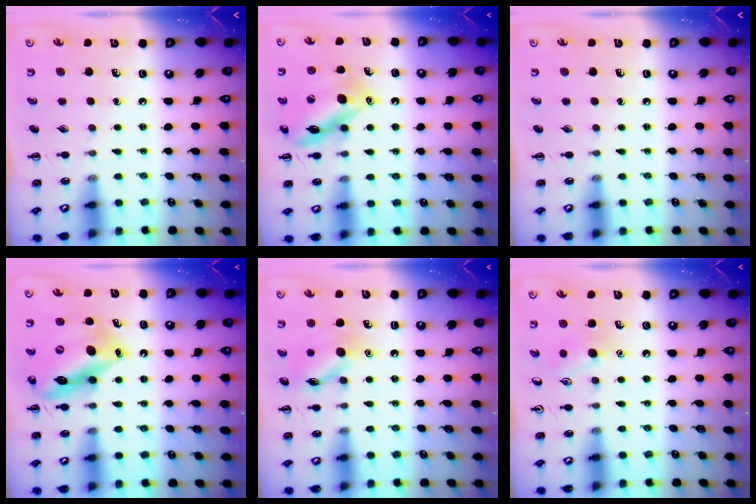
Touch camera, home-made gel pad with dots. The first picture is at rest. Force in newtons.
{"total": 13.4, "press": 13.3, "slide": 0.8}
{"total": 0.0}
{"total": 15.9, "press": 15.5, "slide": 3.1}
{"total": 11.4, "press": 11.4, "slide": 0.6}
{"total": 7.7, "press": 7.6, "slide": 1.6}